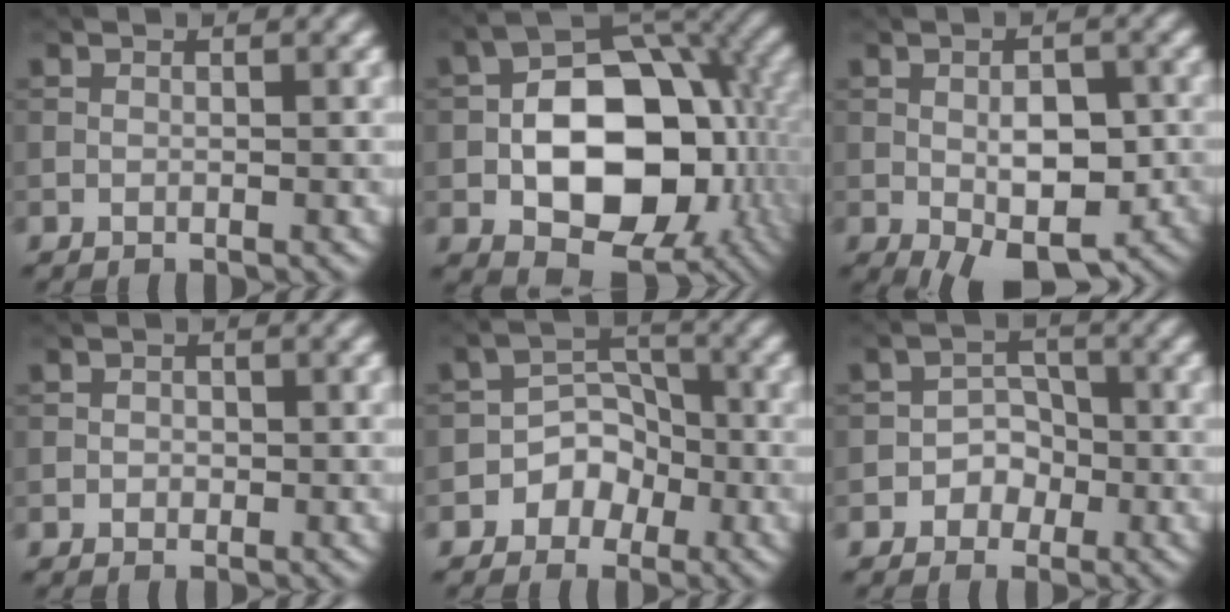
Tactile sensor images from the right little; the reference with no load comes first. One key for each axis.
{"total": 15.3, "fx": -3.3, "fy": 9.7, "fz": 11.3, "tx": -0.149, "ty": -0.003, "tz": -0.060}
{"total": 6.8, "fx": -1.9, "fy": 3.3, "fz": 5.6, "tx": -0.091, "ty": -0.012, "tz": -0.025}
{"total": 0.7, "fx": -0.2, "fy": 0.7, "fz": 0.2, "tx": 0.000, "ty": -0.005, "tz": -0.005}
{"total": 4.0, "fx": -2.1, "fy": 3.2, "fz": 1.2, "tx": 0.014, "ty": 0.019, "tz": -0.054}
{"total": 2.6, "fx": -1.1, "fy": 2.2, "fz": 0.8, "tx": 0.008, "ty": 0.005, "tz": -0.031}